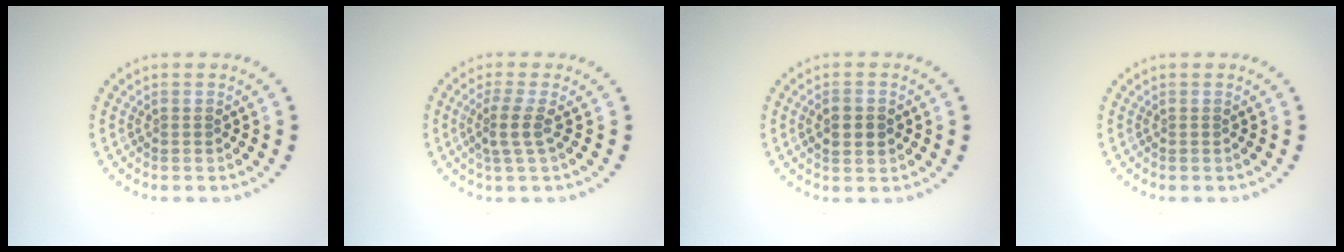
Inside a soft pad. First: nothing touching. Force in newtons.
{"total": 2.0, "press": 1.5, "slide": 1.3}
{"total": 2.1, "press": 2.1, "slide": 0.1}
{"total": 0.0}